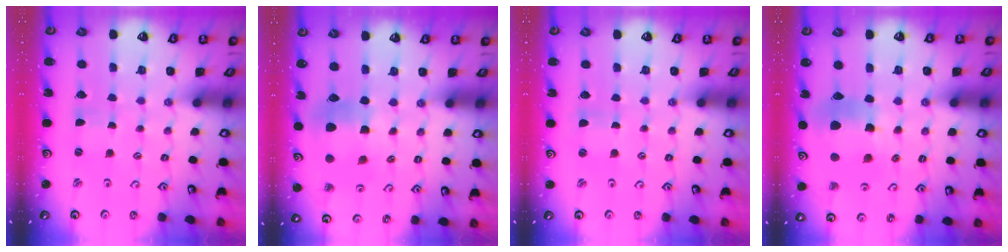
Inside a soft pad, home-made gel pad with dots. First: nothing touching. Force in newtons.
{"total": 9.9, "press": 9.8, "slide": 1.5}
{"total": 0.6, "press": 0.5, "slide": 0.2}
{"total": 13.2, "press": 13.1, "slide": 1.6}